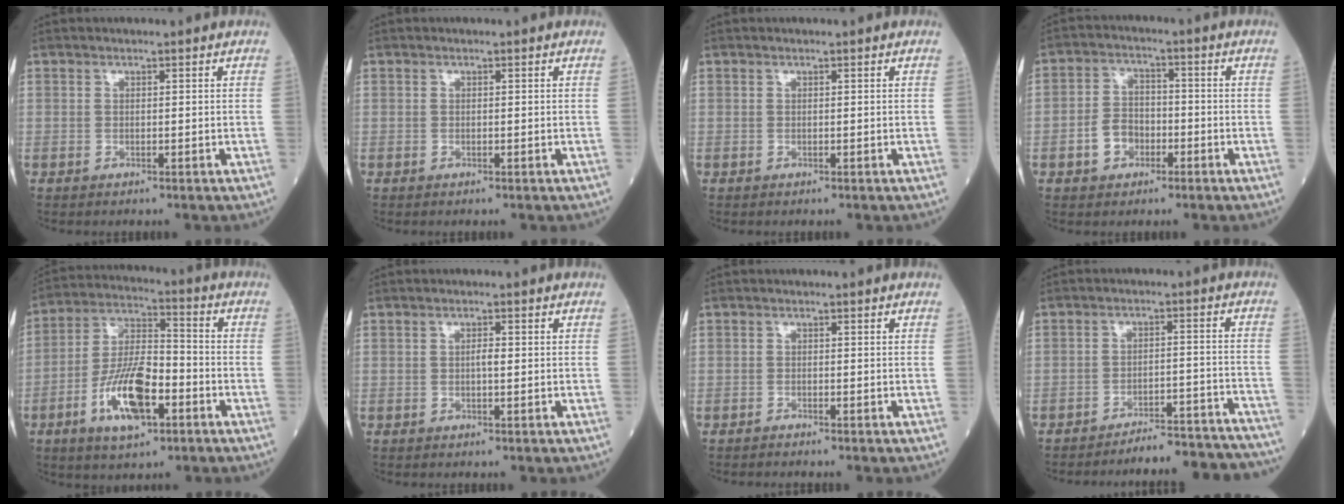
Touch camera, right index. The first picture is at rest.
{"total": 0.0}
{"total": 0.0}
{"total": 5.3, "force": [-2.1, 3.9, 2.8], "torque": [-0.059, 0.016, -0.039]}
{"total": 12.7, "force": [-5.2, 4.4, 10.8], "torque": [-0.212, 0.004, -0.093]}
{"total": 1.2, "force": [0.0, 0.2, 1.1], "torque": [-0.022, 0.002, -0.002]}
{"total": 0.7, "force": [-0.6, -0.2, 0.0], "torque": [-0.001, 0.000, -0.014]}
{"total": 16.5, "force": [-16.1, 1.2, 3.2], "torque": [-0.015, 0.017, -0.203]}